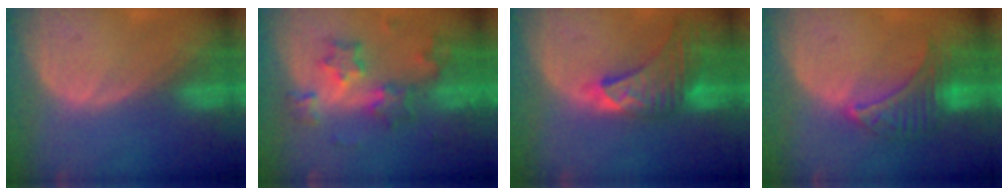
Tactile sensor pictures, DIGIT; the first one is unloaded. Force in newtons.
{"total": 8.4, "press": 7.4, "slide": 4.0}
{"total": 9.1, "press": 8.2, "slide": 3.8}
{"total": 6.6, "press": 6.5, "slide": 0.6}